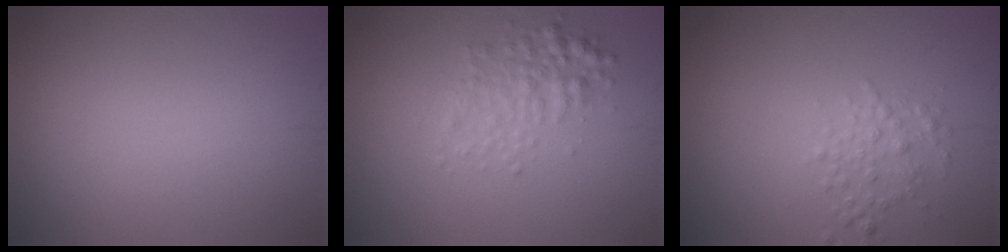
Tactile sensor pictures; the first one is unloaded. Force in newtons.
{"total": 2.6, "press": 2.6, "slide": 0.1}
{"total": 1.9, "press": 1.9, "slide": 0.0}